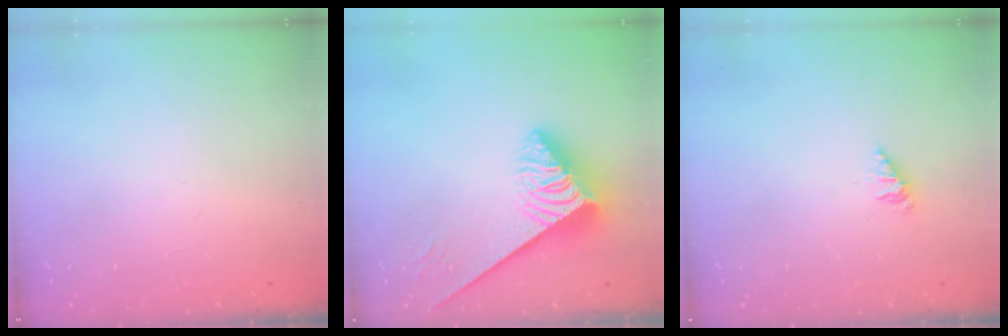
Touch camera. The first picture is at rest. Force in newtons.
{"total": 5.0, "press": 5.0, "slide": 0.4}
{"total": 1.3, "press": 1.3, "slide": 0.2}